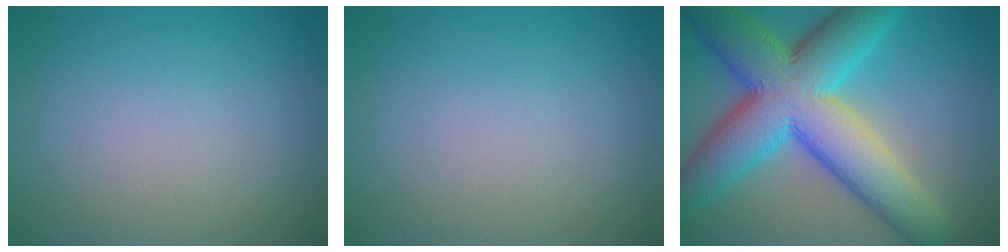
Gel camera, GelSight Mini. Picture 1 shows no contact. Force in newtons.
{"total": 0.0}
{"total": 13.3, "press": 13.3, "slide": 0.5}